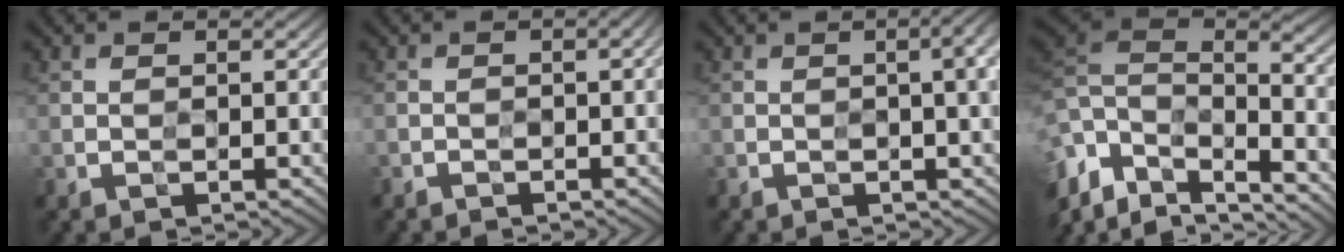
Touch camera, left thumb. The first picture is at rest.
{"total": 1.8, "force": [-1.3, 0.4, 1.2], "torque": [-0.017, 0.000, -0.020]}
{"total": 4.2, "force": [0.2, 1.1, 4.1], "torque": [-0.052, 0.006, 0.004]}
{"total": 13.0, "force": [-2.5, 6.4, 11.0], "torque": [-0.282, -0.002, -0.020]}